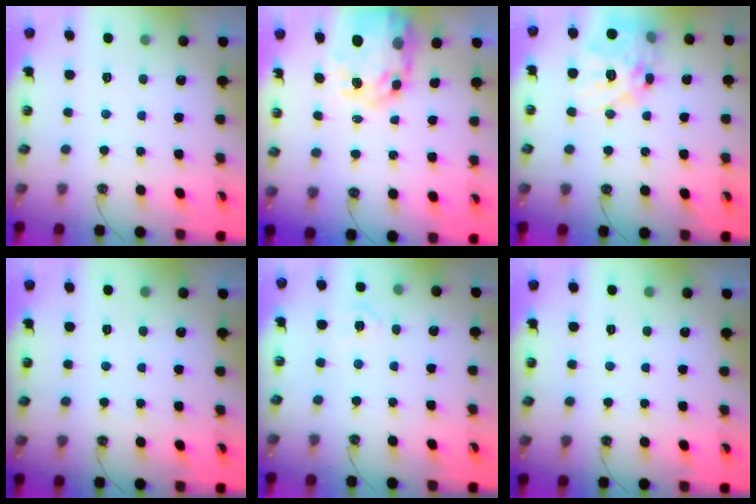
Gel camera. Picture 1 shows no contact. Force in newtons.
{"total": 12.5, "press": 12.4, "slide": 0.9}
{"total": 19.4, "press": 19.3, "slide": 1.9}
{"total": 0.0}
{"total": 5.1, "press": 5.0, "slide": 0.5}
{"total": 0.0}